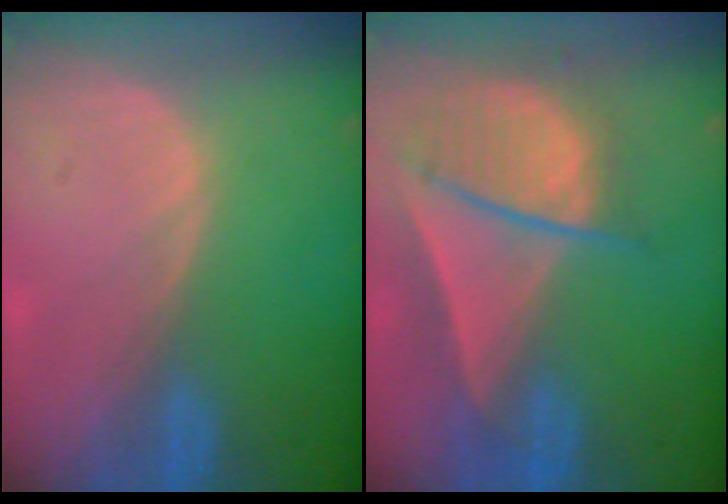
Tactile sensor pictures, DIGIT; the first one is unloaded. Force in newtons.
{"total": 9.1, "press": 7.9, "slide": 4.5}